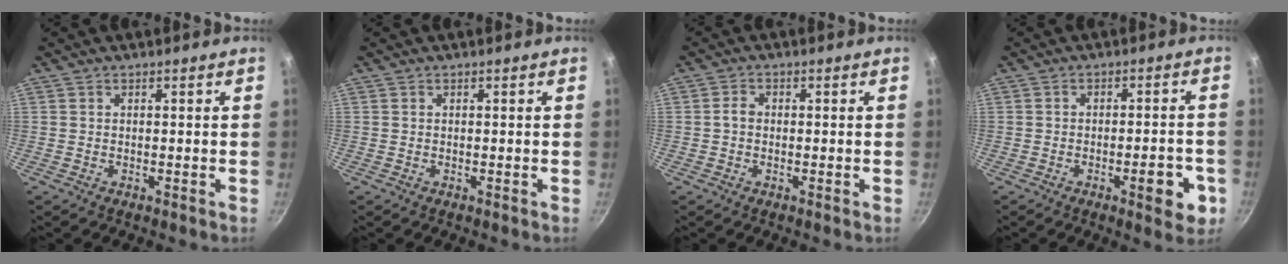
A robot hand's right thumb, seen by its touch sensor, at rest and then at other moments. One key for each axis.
{"total": 0.0}
{"total": 1.8, "fx": -0.2, "fy": 1.4, "fz": 1.1, "tx": -0.019, "ty": 0.010, "tz": -0.006}
{"total": 7.8, "fx": -3.0, "fy": 2.8, "fz": 6.6, "tx": -0.067, "ty": 0.018, "tz": -0.035}